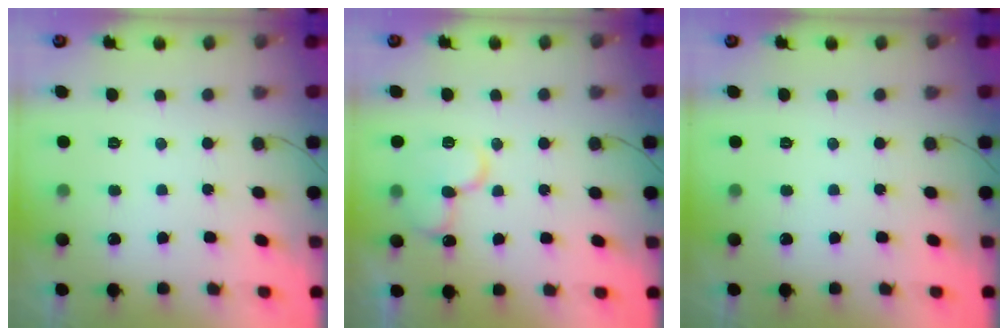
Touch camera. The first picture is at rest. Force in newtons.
{"total": 12.8, "press": 12.7, "slide": 1.6}
{"total": 0.0}